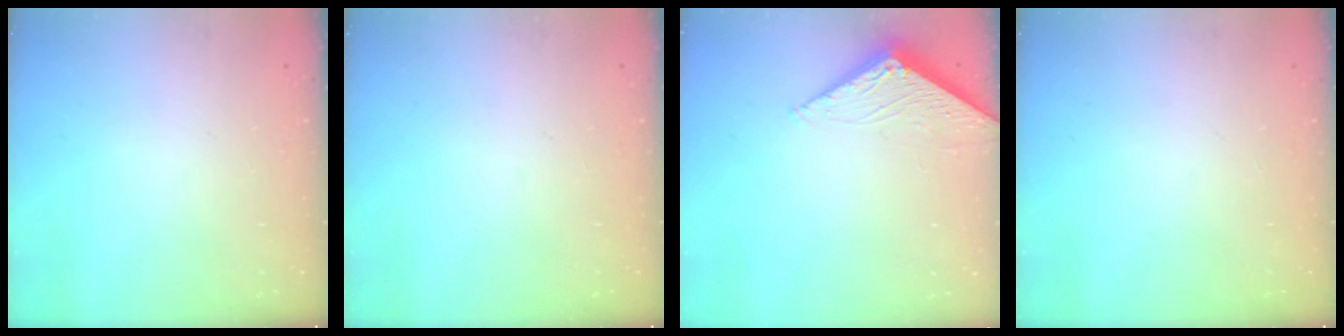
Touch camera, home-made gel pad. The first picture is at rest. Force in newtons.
{"total": 0.0}
{"total": 2.7, "press": 2.7, "slide": 0.3}
{"total": 0.0}